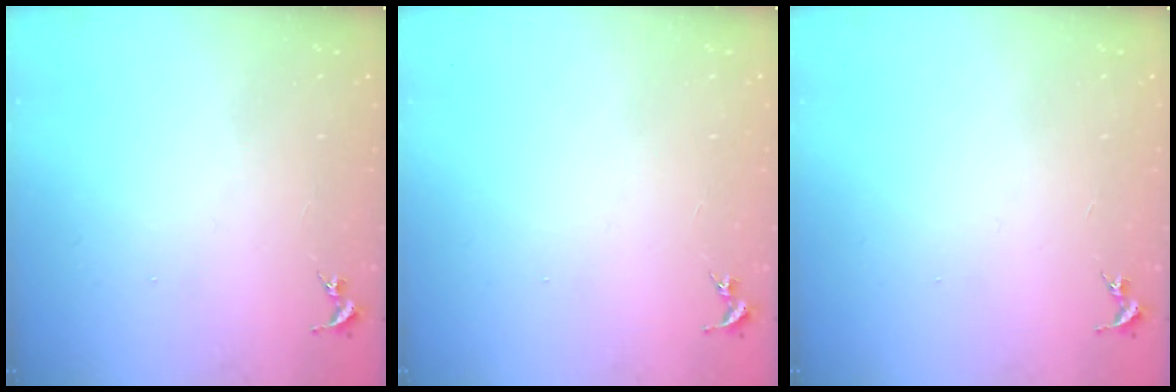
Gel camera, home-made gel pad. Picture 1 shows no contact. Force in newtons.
{"total": 0.0}
{"total": 0.0}